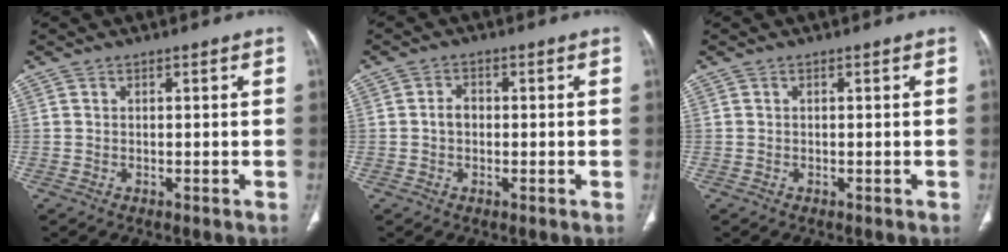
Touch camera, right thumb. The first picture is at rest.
{"total": 2.4, "force": [-0.2, 1.8, 1.6], "torque": [-0.020, 0.009, -0.008]}
{"total": 0.0}